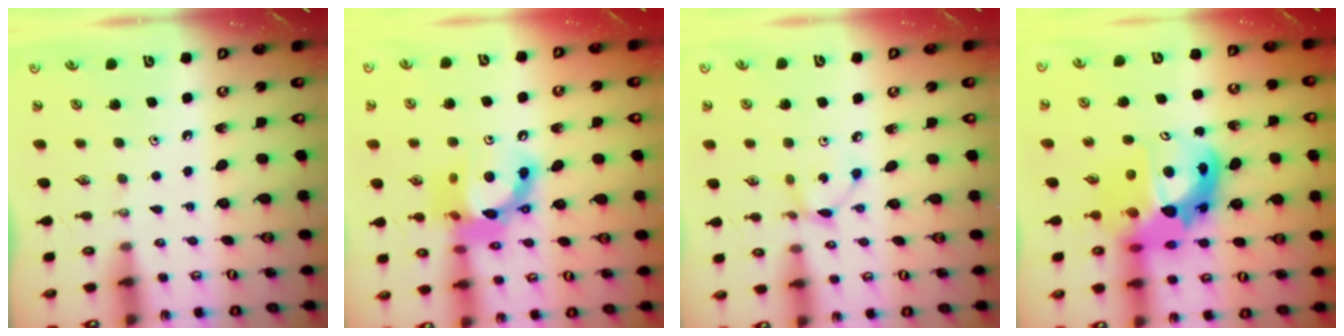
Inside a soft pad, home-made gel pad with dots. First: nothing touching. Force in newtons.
{"total": 15.9, "press": 15.9, "slide": 0.9}
{"total": 3.6, "press": 3.6, "slide": 0.1}
{"total": 17.5, "press": 17.4, "slide": 1.6}